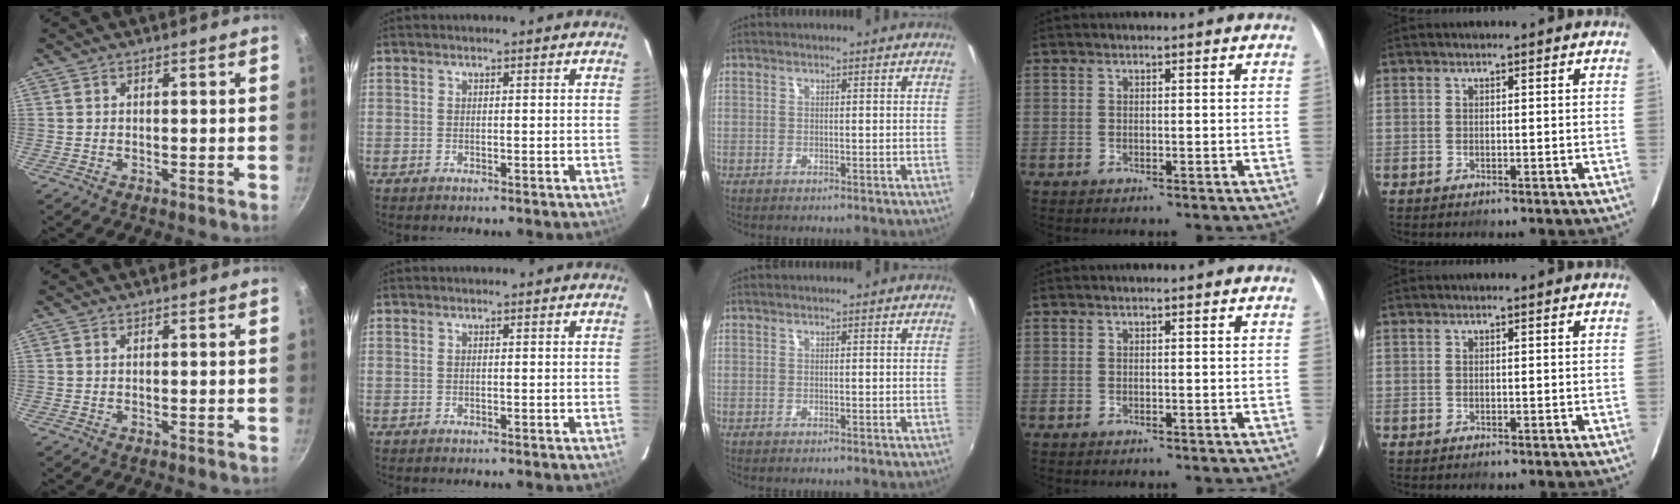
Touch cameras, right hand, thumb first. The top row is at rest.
{}